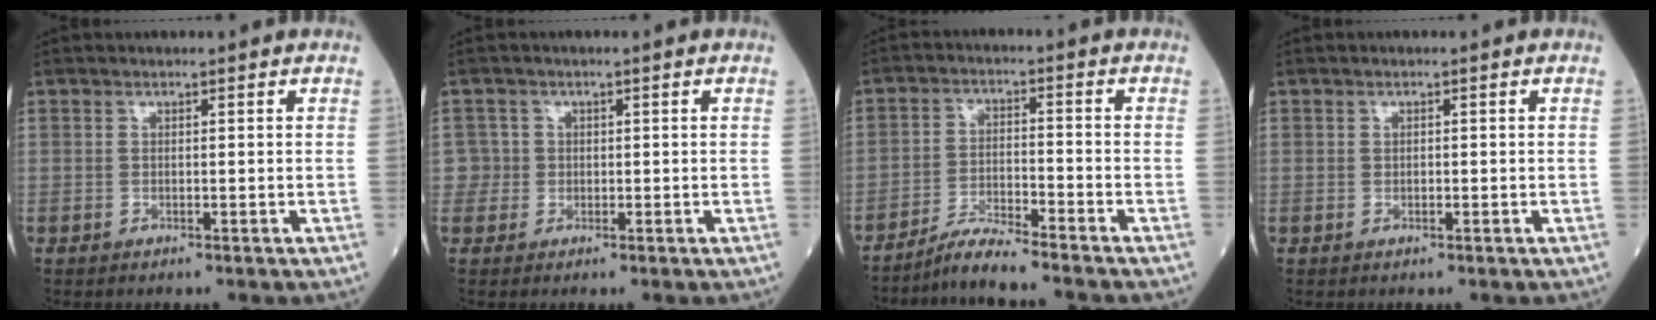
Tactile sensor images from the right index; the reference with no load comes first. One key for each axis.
{"total": 2.4, "fx": 0.1, "fy": 2.4, "fz": -0.4, "tx": 0.025, "ty": 0.007, "tz": -0.003}
{"total": 5.6, "fx": -5.2, "fy": -0.7, "fz": 1.9, "tx": -0.037, "ty": -0.018, "tz": -0.099}
{"total": 0.7, "fx": -0.1, "fy": 0.6, "fz": 0.4, "tx": -0.005, "ty": 0.000, "tz": -0.002}